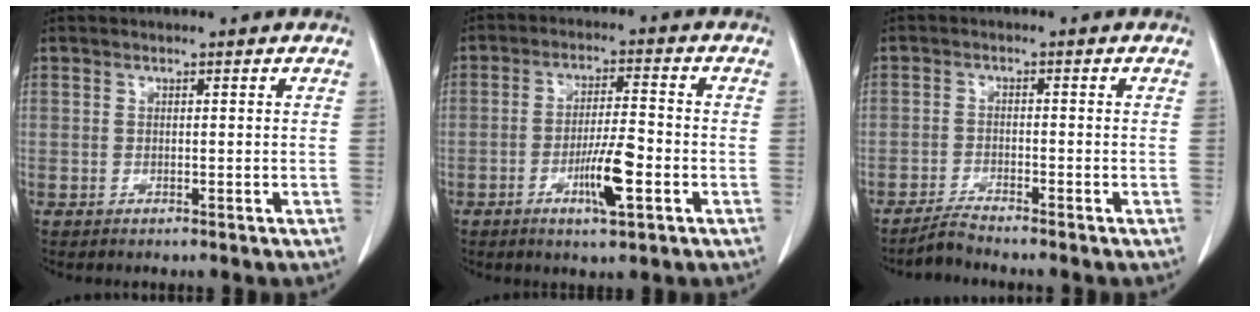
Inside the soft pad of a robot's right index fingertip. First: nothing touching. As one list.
[{"total": 7.2, "force": [-2.8, 0.9, 6.6], "torque": [-0.122, -0.004, -0.047]}, {"total": 2.6, "force": [-2.5, -0.7, 0.4], "torque": [-0.012, -0.013, -0.051]}]